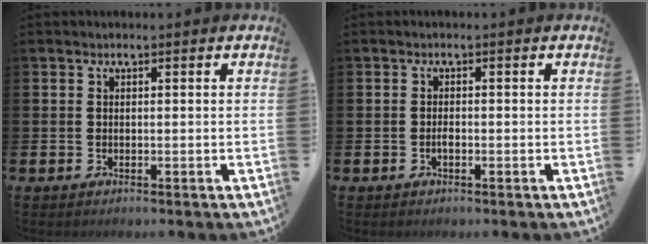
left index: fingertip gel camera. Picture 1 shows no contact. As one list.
[{"total": 0.9, "force": [-0.4, 0.4, 0.8], "torque": [-0.007, -0.005, -0.009]}]